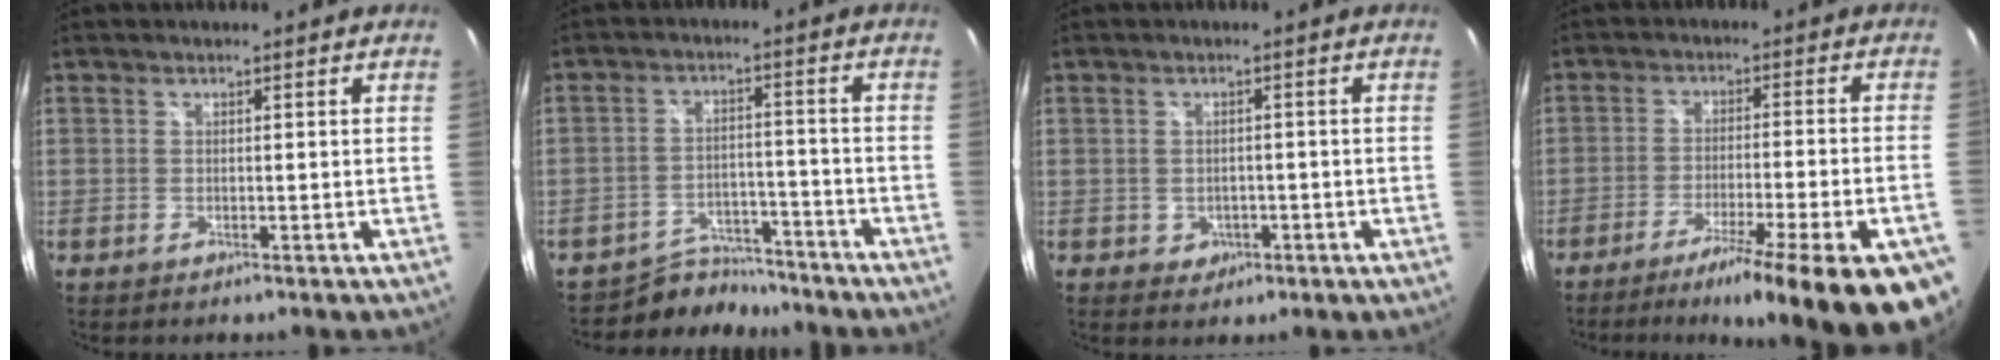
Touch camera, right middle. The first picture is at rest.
{"total": 7.1, "force": [-6.6, 2.6, 0.1], "torque": [-0.017, 0.011, -0.103]}
{"total": 3.2, "force": [-0.8, 2.8, 1.1], "torque": [-0.026, 0.000, -0.001]}
{"total": 20.7, "force": [-15.4, 1.5, 13.8], "torque": [-0.206, -0.048, -0.223]}